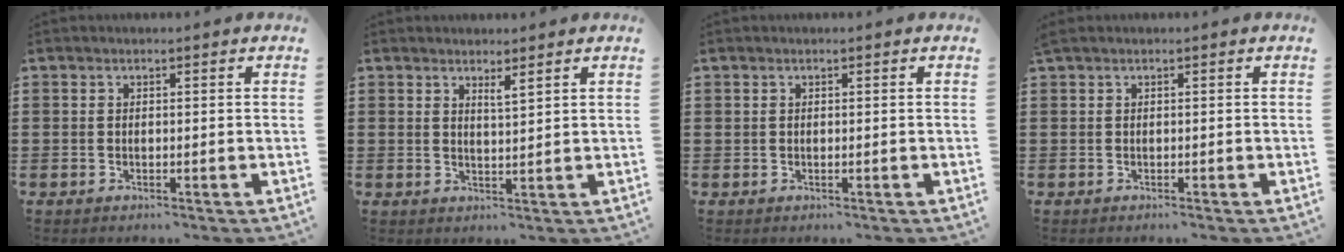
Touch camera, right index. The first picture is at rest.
{"total": 1.7, "force": [1.5, 0.0, 0.8], "torque": [-0.017, 0.002, 0.027]}
{"total": 0.0}
{"total": 0.0}